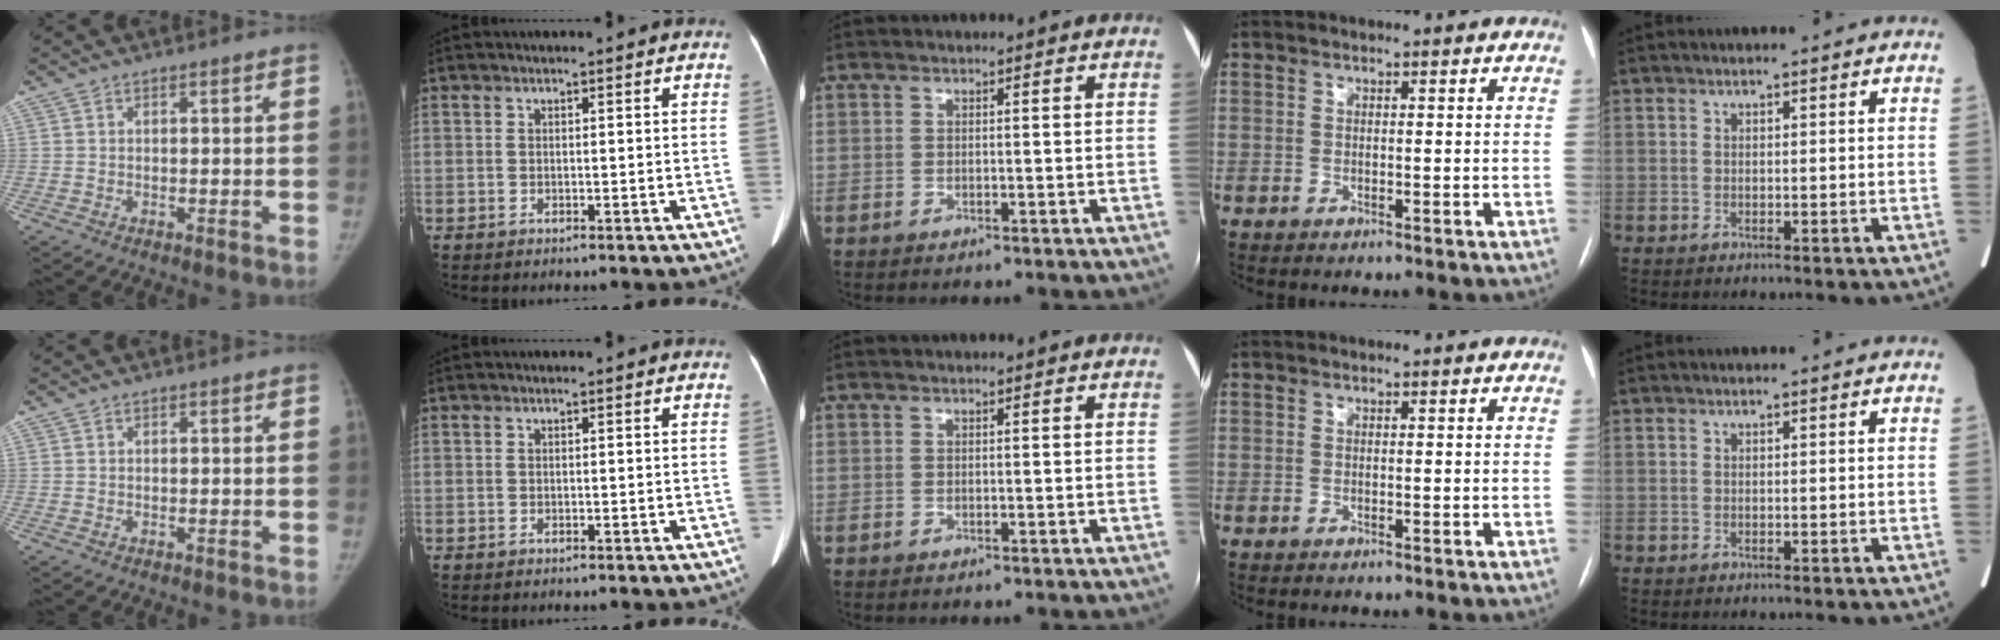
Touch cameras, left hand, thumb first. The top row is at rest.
{}